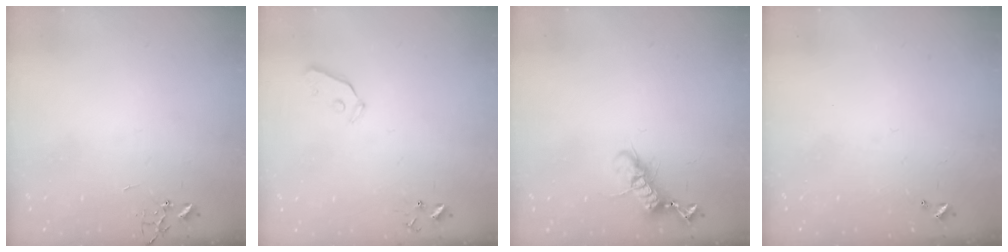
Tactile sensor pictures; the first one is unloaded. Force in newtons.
{"total": 3.8, "press": 3.8, "slide": 0.4}
{"total": 11.8, "press": 11.7, "slide": 1.4}
{"total": 0.0}